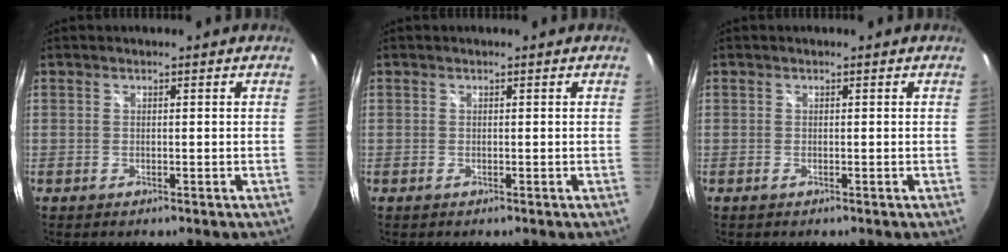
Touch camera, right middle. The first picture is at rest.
{"total": 0.0}
{"total": 0.0}